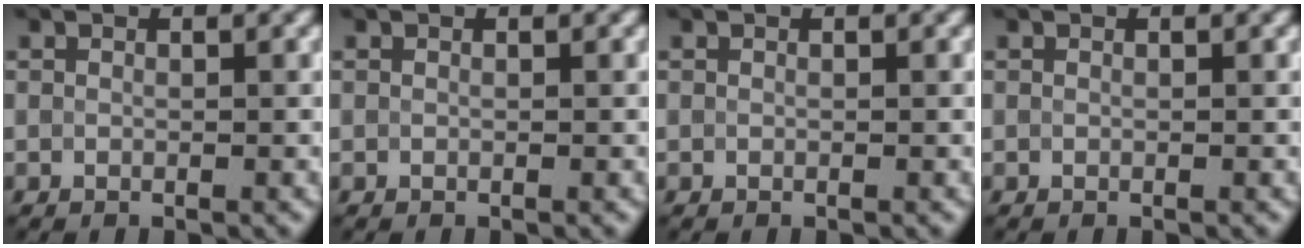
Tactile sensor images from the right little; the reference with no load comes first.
{"total": 0.0}
{"total": 0.0}
{"total": 0.0}